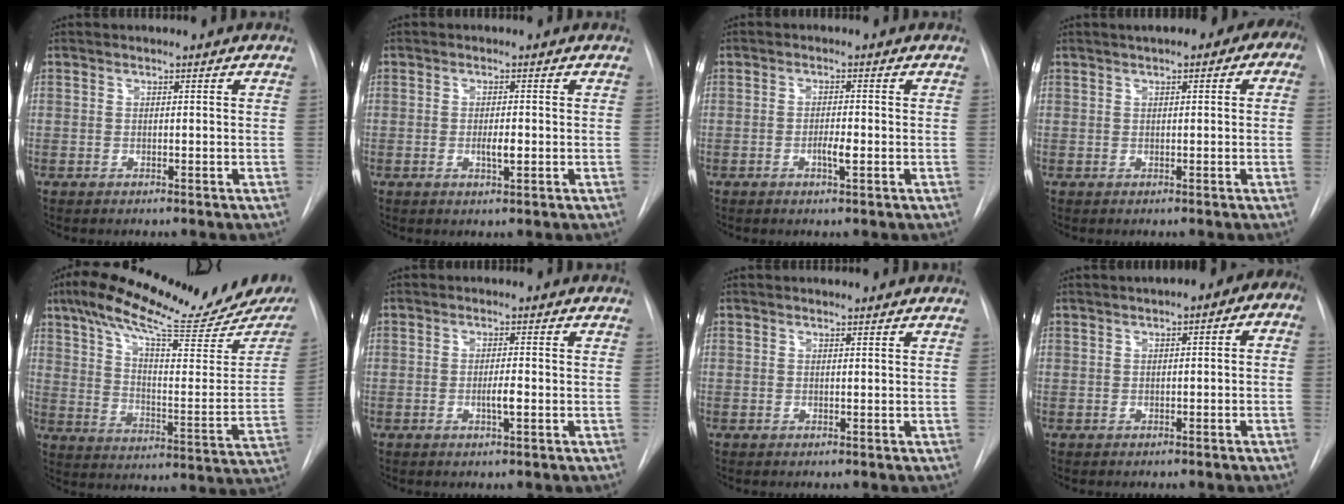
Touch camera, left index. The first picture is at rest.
{"total": 2.1, "force": [-0.4, 0.5, 2.0], "torque": [-0.038, -0.002, -0.006]}
{"total": 2.2, "force": [-0.8, 0.3, 2.0], "torque": [-0.037, -0.001, -0.013]}
{"total": 7.2, "force": [3.3, 2.6, 5.8], "torque": [-0.069, 0.035, 0.038]}
{"total": 24.0, "force": [19.7, 2.9, 13.4], "torque": [-0.215, -0.042, 0.272]}
{"total": 2.2, "force": [-0.7, 0.2, 2.1], "torque": [-0.039, -0.002, -0.012]}
{"total": 0.7, "force": [0.7, 0.1, -0.1], "torque": [-0.006, 0.003, 0.008]}
{"total": 5.0, "force": [1.0, 2.2, 4.4], "torque": [-0.051, 0.032, 0.006]}